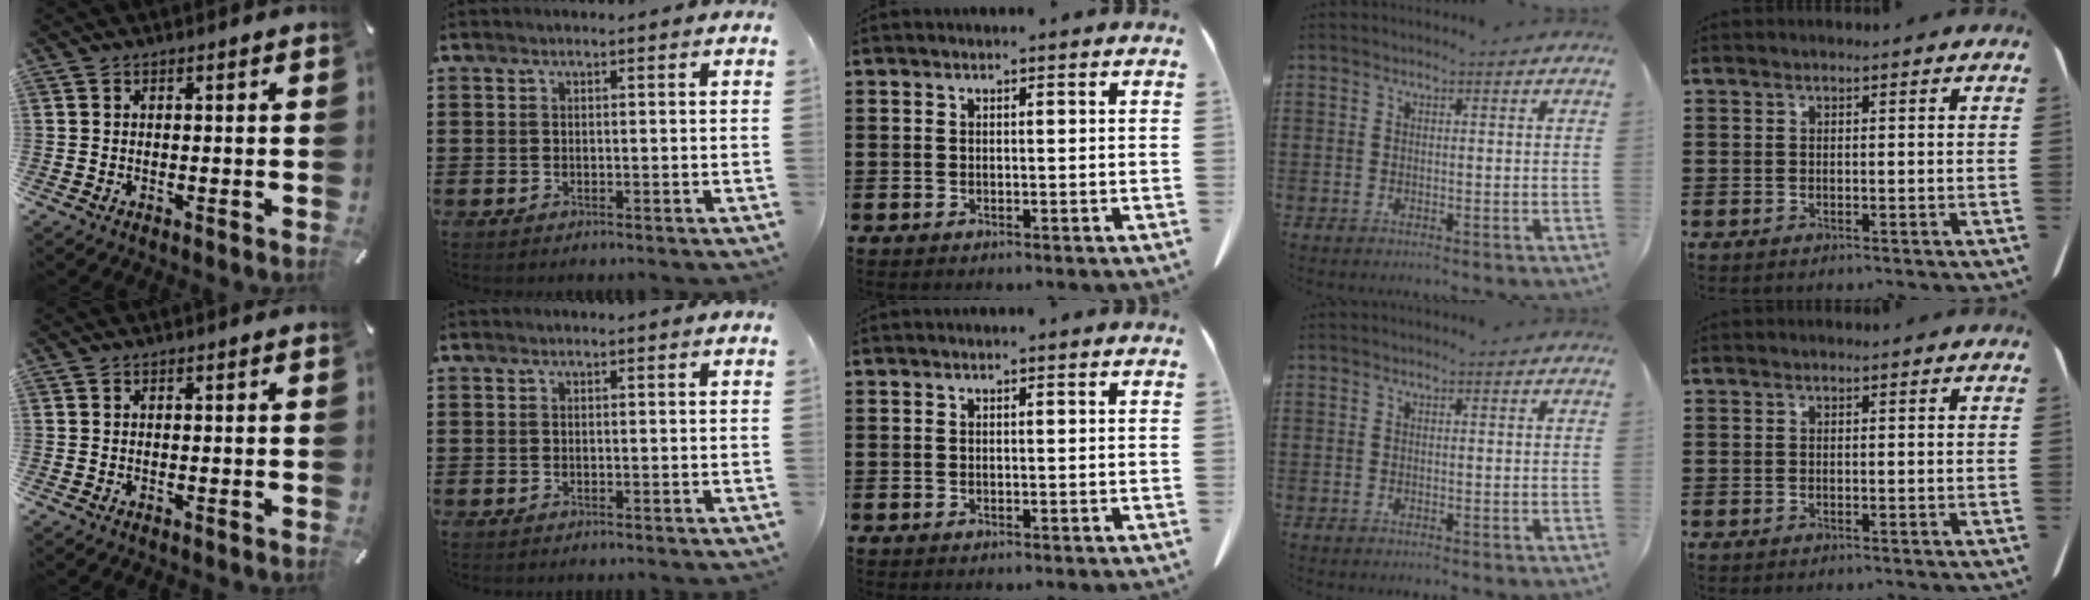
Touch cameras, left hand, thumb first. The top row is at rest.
{}